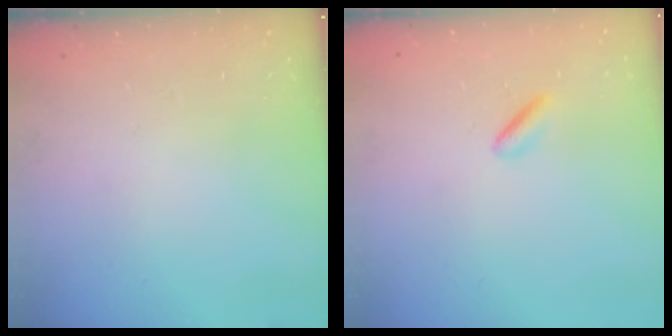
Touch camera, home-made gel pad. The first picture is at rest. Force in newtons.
{"total": 1.6, "press": 1.5, "slide": 0.6}